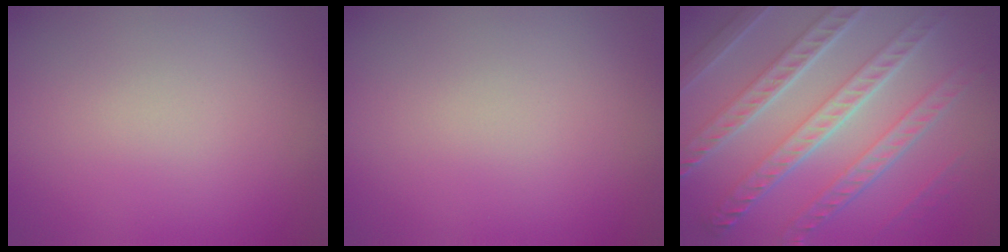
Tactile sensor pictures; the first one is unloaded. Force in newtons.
{"total": 0.0}
{"total": 8.7, "press": 6.2, "slide": 6.0}